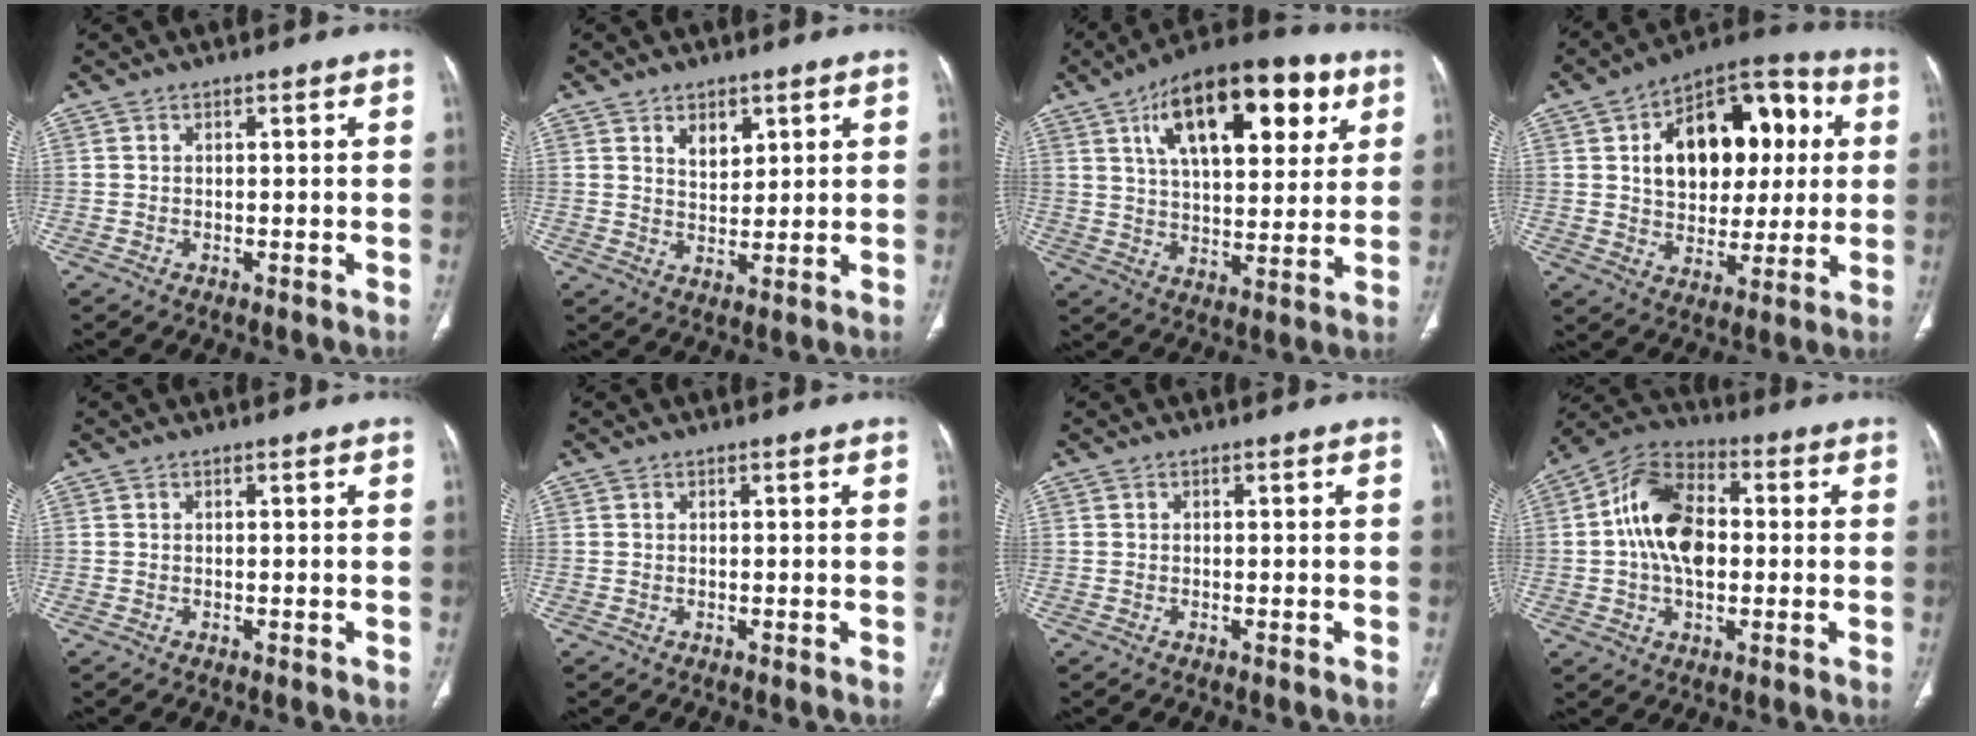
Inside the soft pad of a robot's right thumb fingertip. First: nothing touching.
{"total": 4.8, "force": [2.5, 3.0, 2.8], "torque": [-0.025, -0.020, 0.046]}
{"total": 23.0, "force": [9.8, 10.9, 17.8], "torque": [-0.241, -0.008, 0.155]}
{"total": 21.4, "force": [4.6, 13.6, 15.8], "torque": [-0.186, 0.022, 0.072]}
{"total": 0.0}
{"total": 0.0}
{"total": 0.0}
{"total": 14.4, "force": [0.6, 9.0, 11.2], "torque": [-0.188, 0.028, 0.000]}